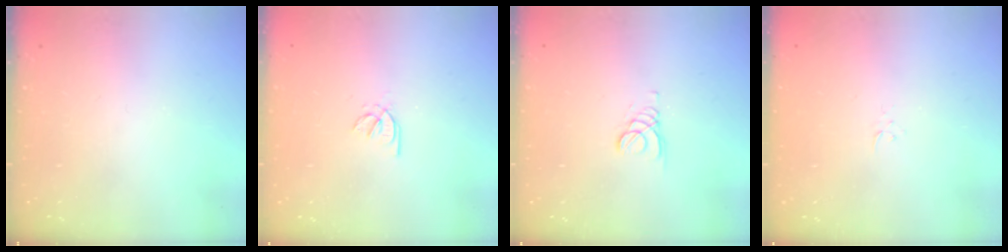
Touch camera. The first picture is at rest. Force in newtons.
{"total": 1.7, "press": 1.7, "slide": 0.3}
{"total": 1.2, "press": 1.2, "slide": 0.1}
{"total": 2.3, "press": 2.3, "slide": 0.3}